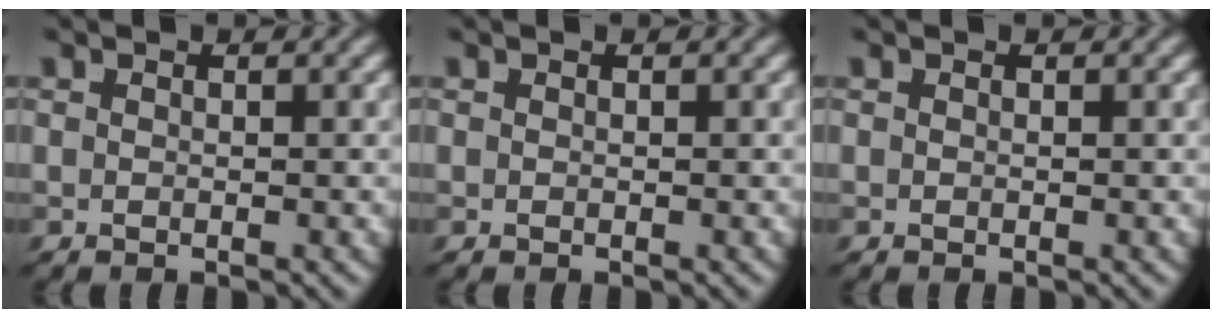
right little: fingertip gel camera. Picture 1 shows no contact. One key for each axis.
{"total": 0.0}
{"total": 0.0}